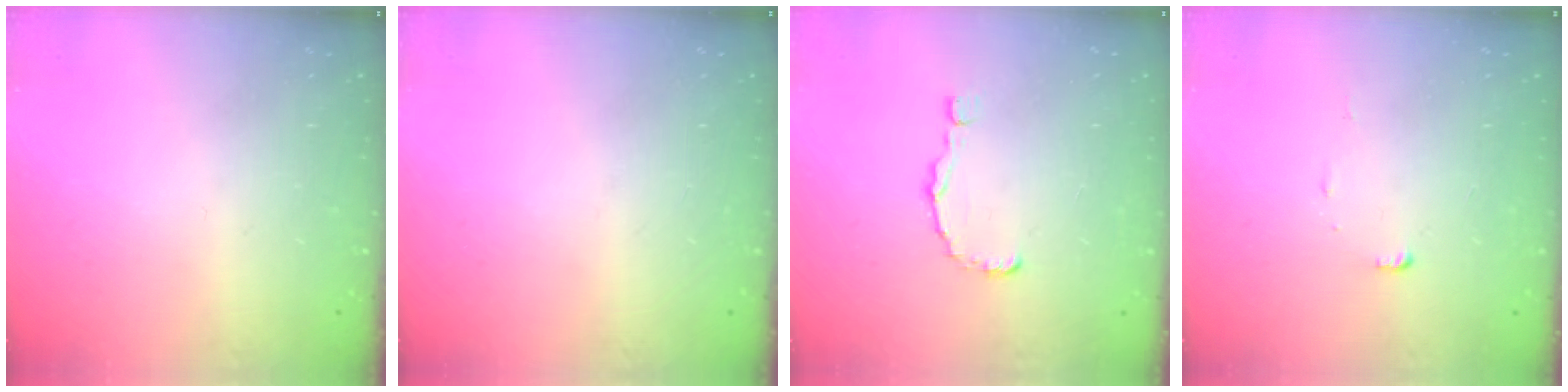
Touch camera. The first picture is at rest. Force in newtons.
{"total": 0.0}
{"total": 1.5, "press": 1.5, "slide": 0.1}
{"total": 5.4, "press": 5.4, "slide": 0.5}